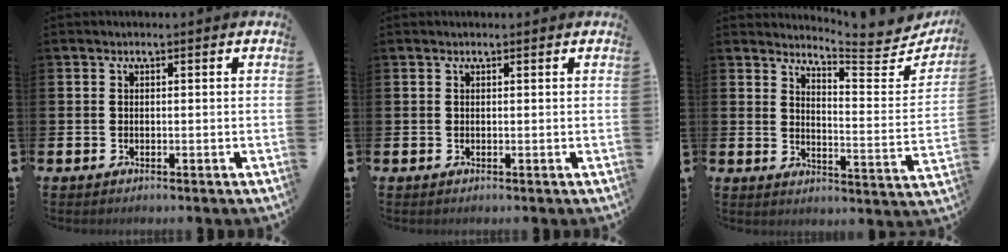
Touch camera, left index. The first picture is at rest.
{"total": 0.0}
{"total": 5.7, "force": [5.5, 0.4, 1.5], "torque": [-0.027, -0.063, 0.083]}